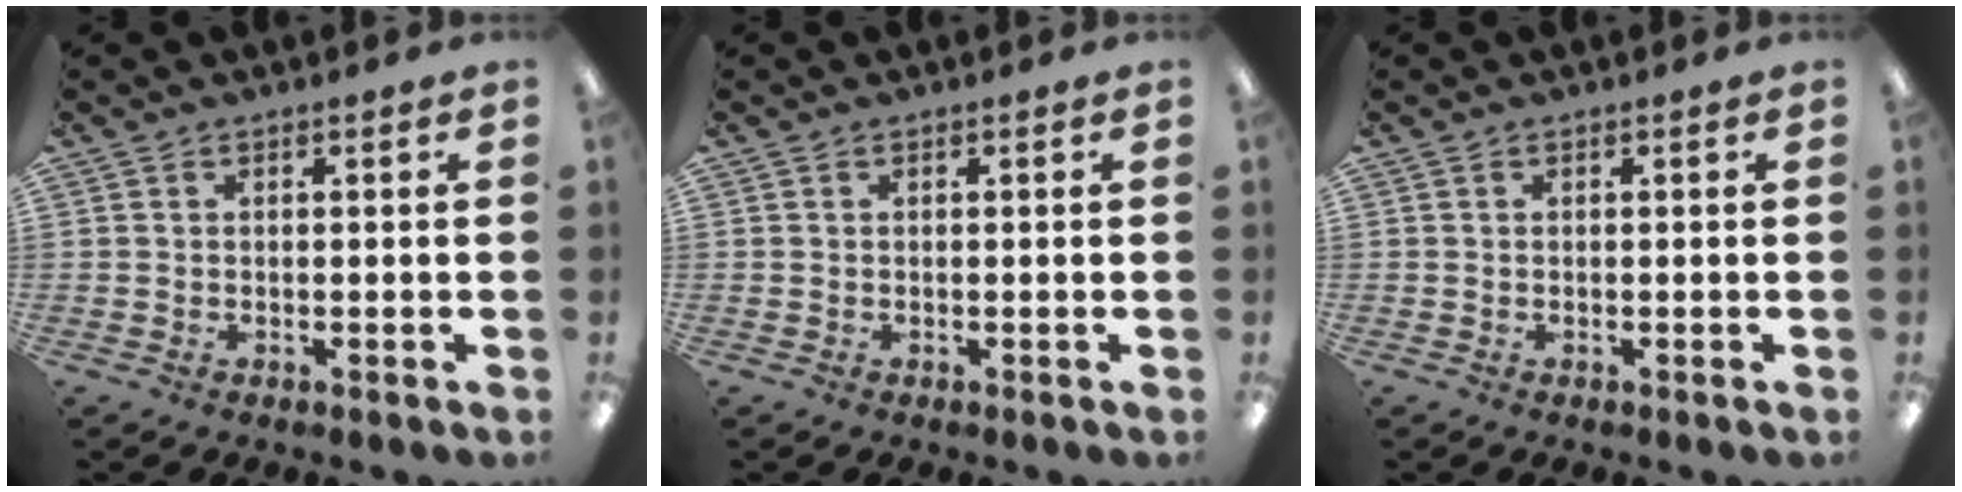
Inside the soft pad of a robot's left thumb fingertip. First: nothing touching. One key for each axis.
{"total": 0.0}
{"total": 0.0}